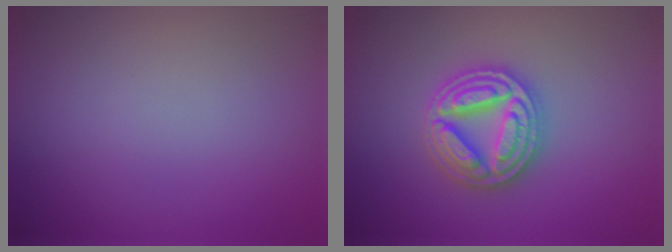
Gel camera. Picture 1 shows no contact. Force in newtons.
{"total": 5.0, "press": 4.9, "slide": 0.9}